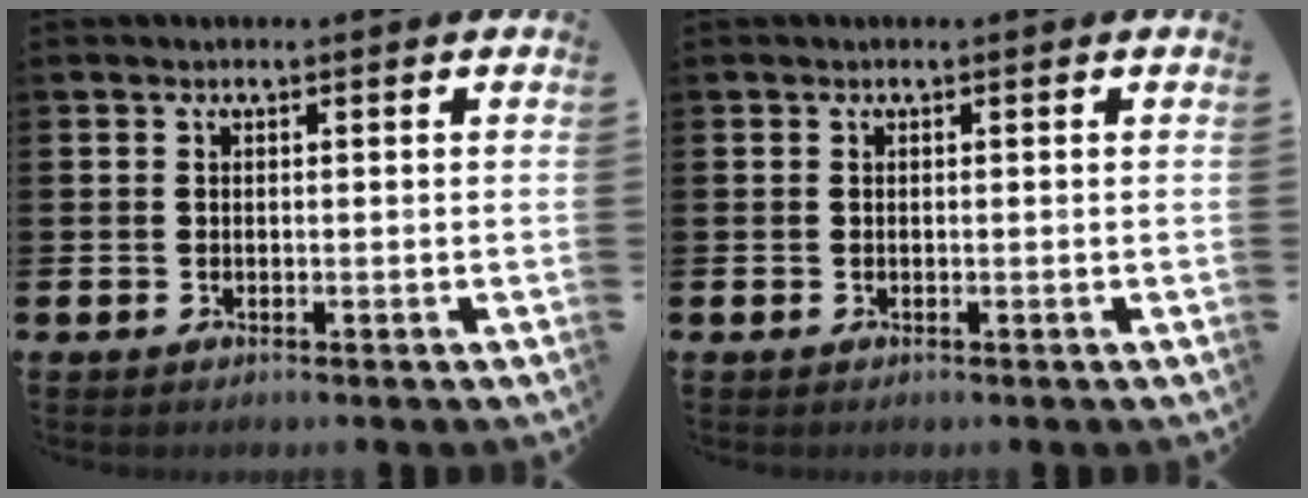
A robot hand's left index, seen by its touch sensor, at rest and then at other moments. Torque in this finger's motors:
{"motor_torque": [0.00, 0.00, 0.00, 0.00]}